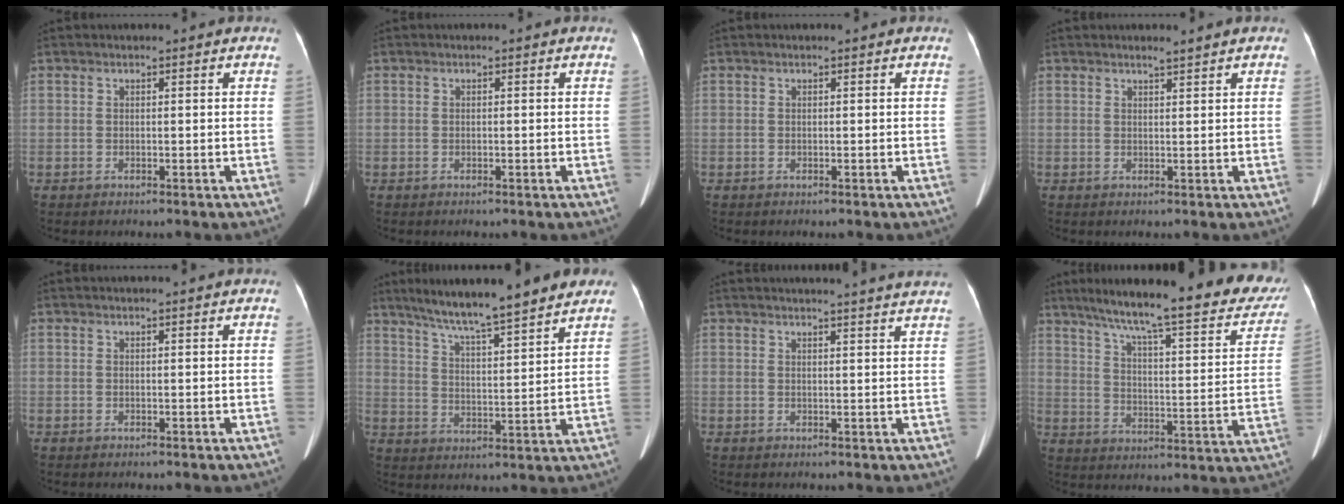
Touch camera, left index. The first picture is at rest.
{"total": 0.0}
{"total": 0.0}
{"total": 1.3, "force": [1.1, -0.2, 0.6], "torque": [-0.013, 0.001, 0.024]}
{"total": 1.9, "force": [1.7, -0.4, 0.6], "torque": [-0.010, 0.010, 0.022]}
{"total": 15.0, "force": [12.6, 0.4, 8.1], "torque": [-0.129, 0.014, 0.193]}
{"total": 13.6, "force": [13.0, -0.9, 4.1], "torque": [-0.059, -0.025, 0.139]}
{"total": 28.7, "force": [23.0, 4.4, 16.5], "torque": [-0.246, -0.023, 0.300]}